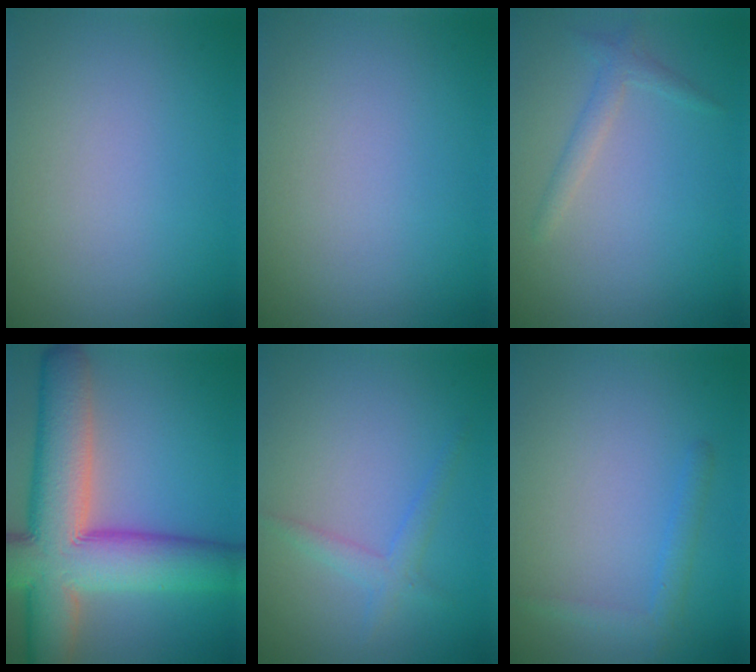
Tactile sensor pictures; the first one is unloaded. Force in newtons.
{"total": 0.0}
{"total": 1.5, "press": 1.5, "slide": 0.0}
{"total": 13.3, "press": 13.2, "slide": 0.7}
{"total": 1.6, "press": 1.6, "slide": 0.2}
{"total": 1.5, "press": 1.5, "slide": 0.1}